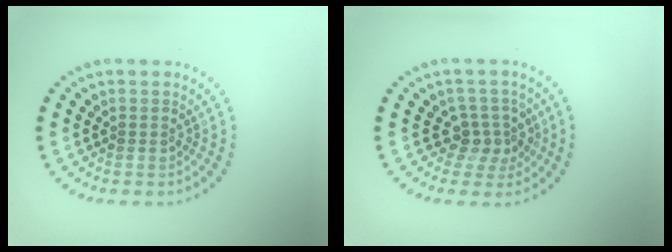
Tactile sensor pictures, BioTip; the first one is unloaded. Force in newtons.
{"total": 2.7, "press": 2.1, "slide": 1.7}